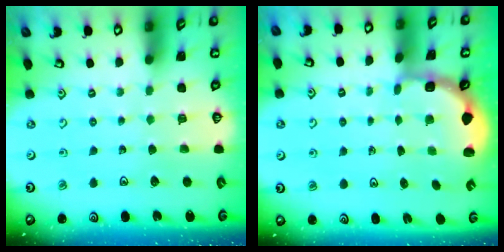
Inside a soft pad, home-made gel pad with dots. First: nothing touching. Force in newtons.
{"total": 2.5, "press": 1.9, "slide": 1.6}